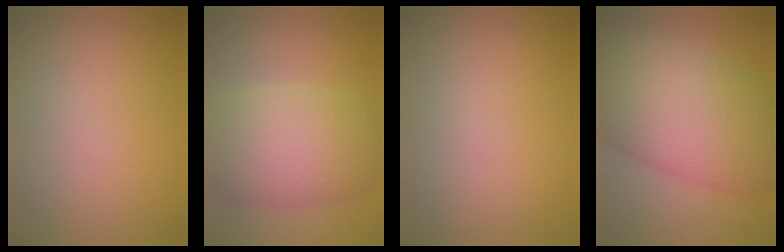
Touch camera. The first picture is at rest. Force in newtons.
{"total": 8.1, "press": 8.1, "slide": 0.3}
{"total": 0.0}
{"total": 12.0, "press": 12.0, "slide": 0.5}